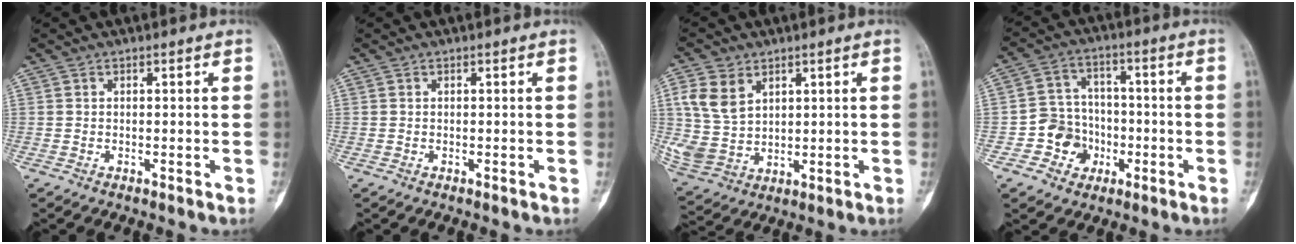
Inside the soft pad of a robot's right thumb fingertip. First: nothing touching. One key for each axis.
{"total": 0.0}
{"total": 9.8, "fx": 3.8, "fy": 7.0, "fz": 5.6, "tx": -0.103, "ty": -0.009, "tz": 0.092}
{"total": 8.6, "fx": -2.9, "fy": 7.8, "fz": 2.2, "tx": 0.013, "ty": 0.028, "tz": -0.051}